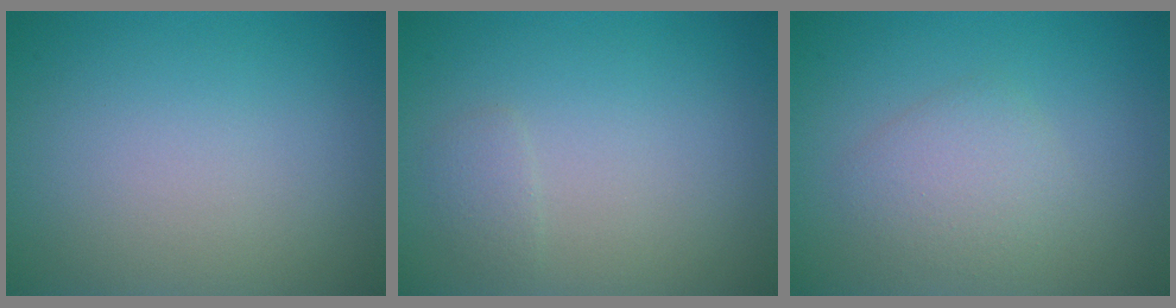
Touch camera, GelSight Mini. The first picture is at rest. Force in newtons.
{"total": 0.9, "press": 0.9, "slide": 0.0}
{"total": 2.4, "press": 2.4, "slide": 0.1}